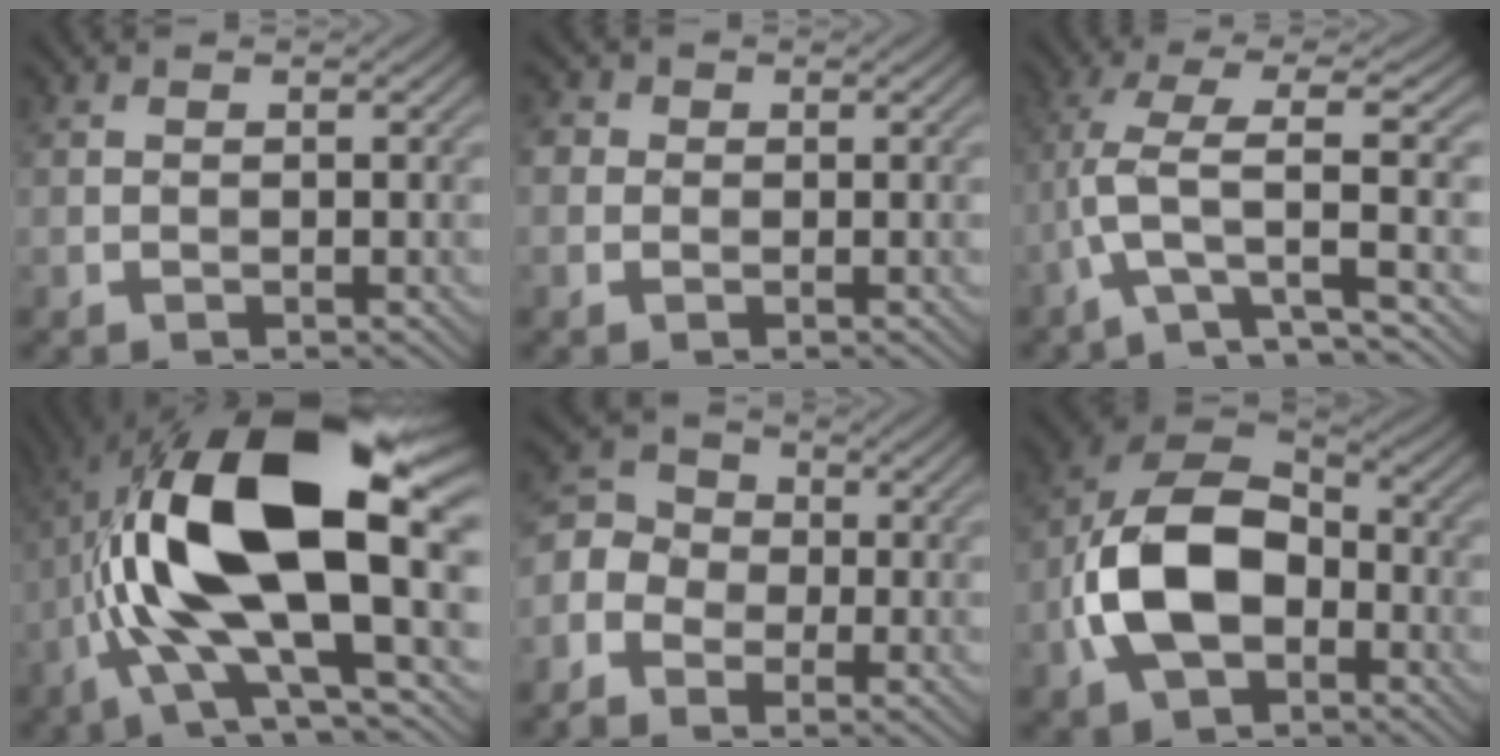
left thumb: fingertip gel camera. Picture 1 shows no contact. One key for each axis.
{"total": 2.4, "fx": 0.5, "fy": 2.2, "fz": 0.9, "tx": -0.029, "ty": 0.007, "tz": -0.001}
{"total": 5.7, "fx": -1.5, "fy": 0.6, "fz": 5.5, "tx": -0.123, "ty": 0.020, "tz": -0.043}
{"total": 18.4, "fx": 0.2, "fy": 6.7, "fz": 17.2, "tx": -0.340, "ty": 0.034, "tz": -0.011}
{"total": 6.1, "fx": -2.5, "fy": 4.9, "fz": 2.8, "tx": -0.080, "ty": -0.001, "tz": -0.059}
{"total": 12.3, "fx": -3.0, "fy": 7.9, "fz": 8.9, "tx": -0.195, "ty": 0.003, "tz": -0.069}